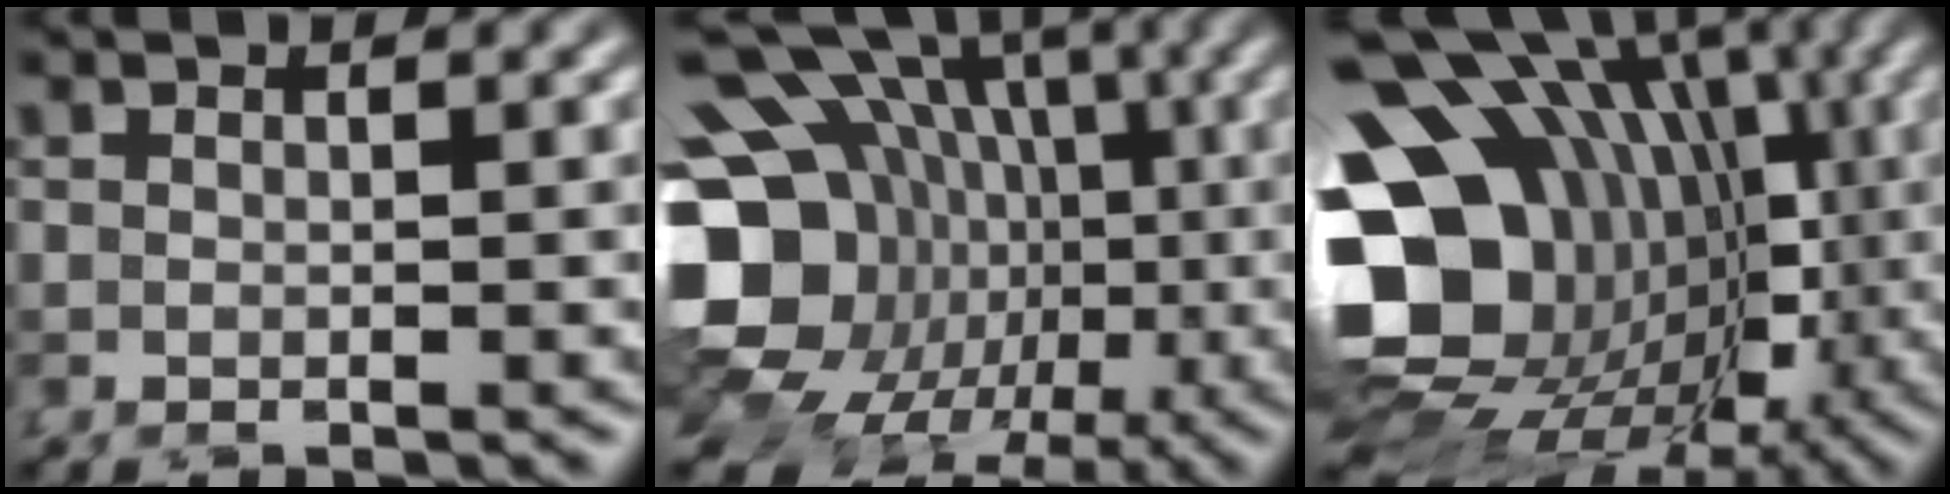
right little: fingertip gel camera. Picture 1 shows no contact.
{"total": 20.3, "force": [-1.4, 17.7, 9.9], "torque": [-0.151, 0.028, -0.055]}
{"total": 18.6, "force": [0.7, 15.1, 10.8], "torque": [-0.171, 0.004, 0.030]}